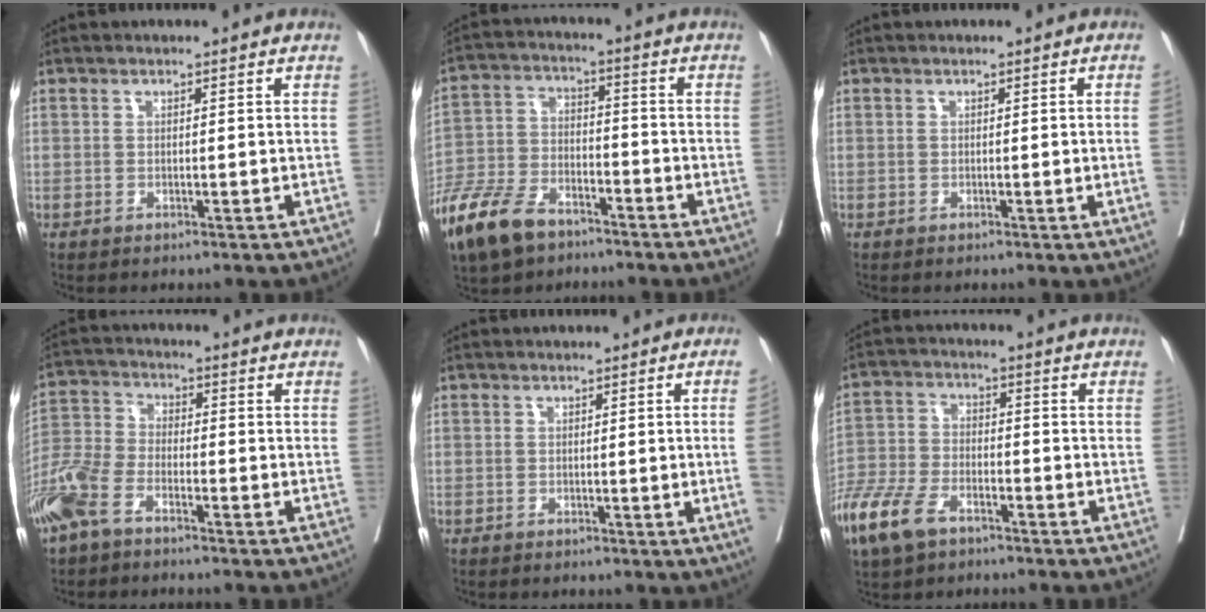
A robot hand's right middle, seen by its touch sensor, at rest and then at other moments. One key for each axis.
{"total": 12.1, "fx": -8.5, "fy": 5.6, "fz": 6.5, "tx": -0.141, "ty": -0.018, "tz": -0.164}
{"total": 2.1, "fx": -0.2, "fy": -0.9, "fz": 1.8, "tx": -0.029, "ty": -0.004, "tz": 0.001}
{"total": 7.9, "fx": -5.3, "fy": 3.5, "fz": 4.7, "tx": -0.125, "ty": -0.008, "tz": -0.115}
{"total": 4.9, "fx": -0.5, "fy": -1.9, "fz": 4.5, "tx": -0.062, "ty": -0.013, "tz": -0.004}
{"total": 9.6, "fx": -6.3, "fy": 4.3, "fz": 5.8, "tx": -0.139, "ty": -0.014, "tz": -0.125}